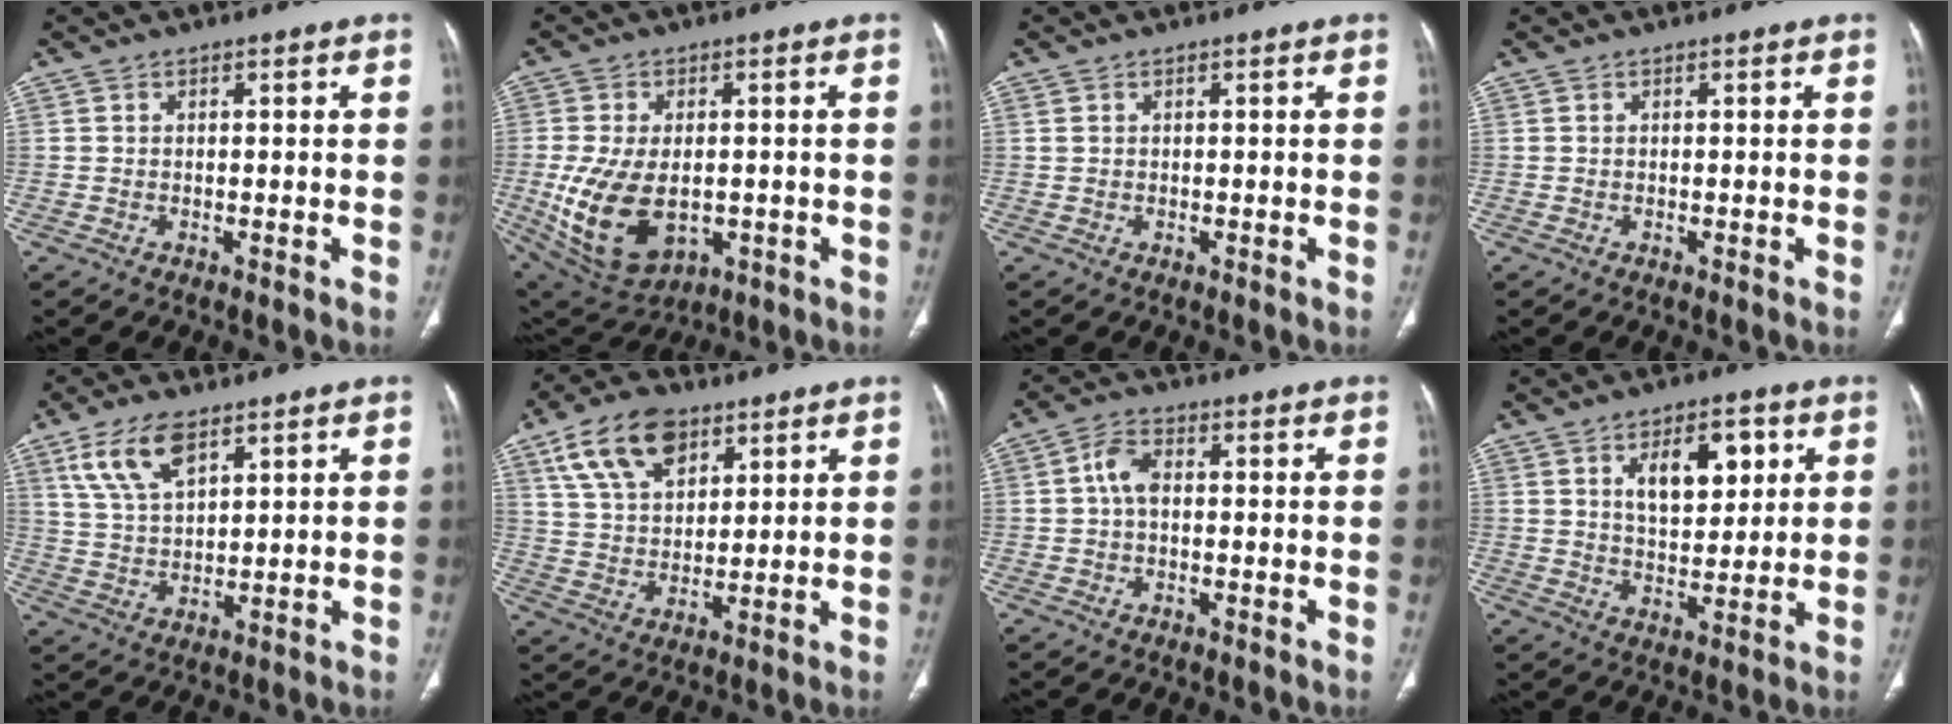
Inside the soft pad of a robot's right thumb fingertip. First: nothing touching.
{"total": 15.5, "force": [-2.7, 9.5, 11.9], "torque": [-0.219, -0.006, -0.017]}
{"total": 0.6, "force": [0.4, 0.2, 0.4], "torque": [-0.011, 0.008, 0.012]}
{"total": 0.0}
{"total": 9.6, "force": [5.5, 4.3, 6.6], "torque": [-0.126, -0.017, 0.115]}
{"total": 13.4, "force": [7.2, 7.7, 8.2], "torque": [-0.130, -0.018, 0.136]}
{"total": 4.4, "force": [0.3, 2.6, 3.6], "torque": [-0.071, 0.011, 0.002]}
{"total": 10.6, "force": [4.0, 5.7, 8.0], "torque": [-0.093, -0.016, 0.066]}